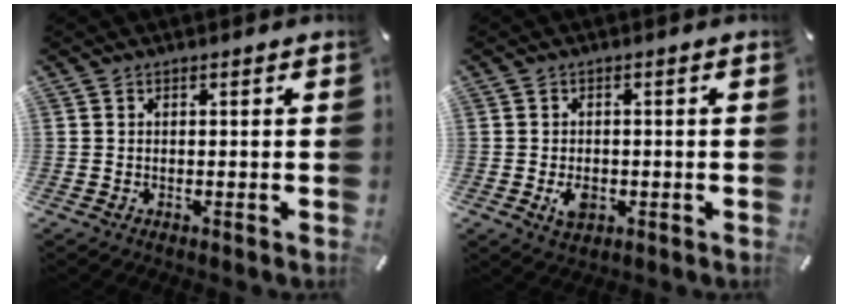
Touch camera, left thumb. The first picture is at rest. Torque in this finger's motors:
{"motor_torque": [-0.01, 0.01, 0.10, -0.02, 0.00]}